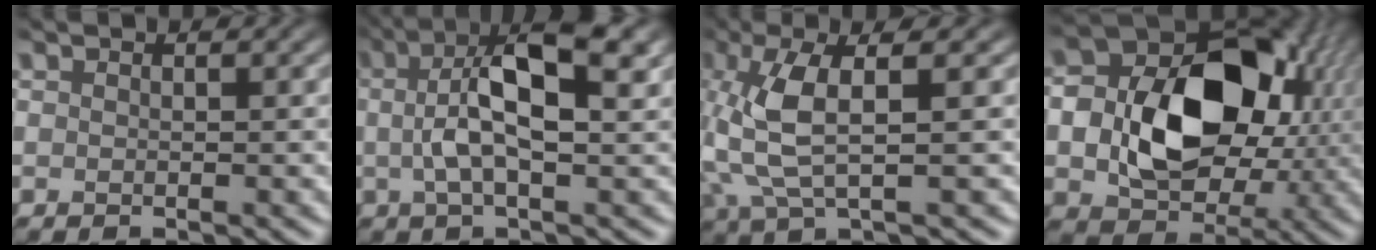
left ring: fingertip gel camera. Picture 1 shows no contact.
{"total": 7.8, "force": [1.4, 2.7, 7.1], "torque": [-0.133, 0.010, 0.016]}
{"total": 5.9, "force": [1.1, 1.5, 5.6], "torque": [-0.131, 0.005, 0.023]}
{"total": 13.4, "force": [0.3, 9.8, 9.1], "torque": [-0.156, -0.003, 0.006]}